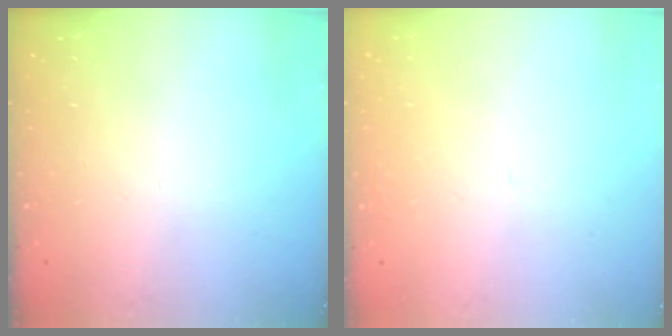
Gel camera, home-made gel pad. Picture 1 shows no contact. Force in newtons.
{"total": 0.9, "press": 0.9, "slide": 0.1}